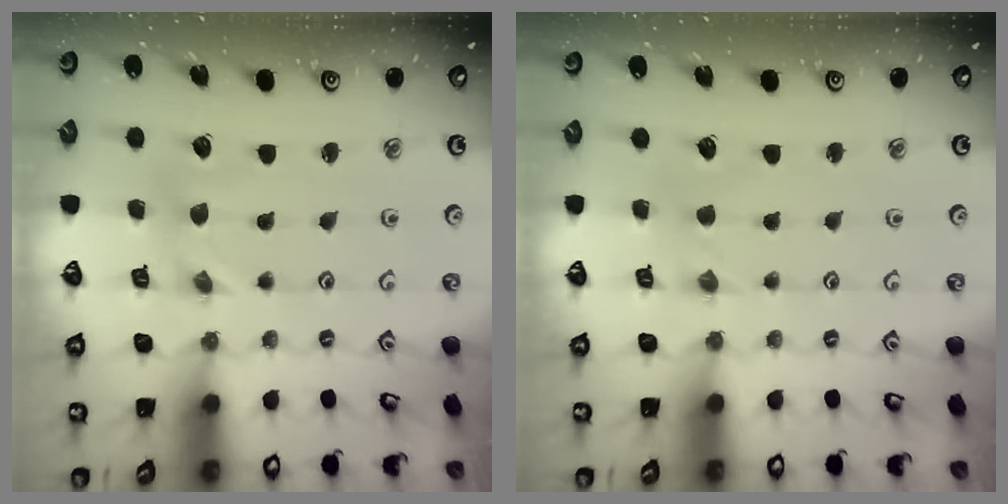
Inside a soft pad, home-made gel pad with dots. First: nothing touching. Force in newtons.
{"total": 0.0}